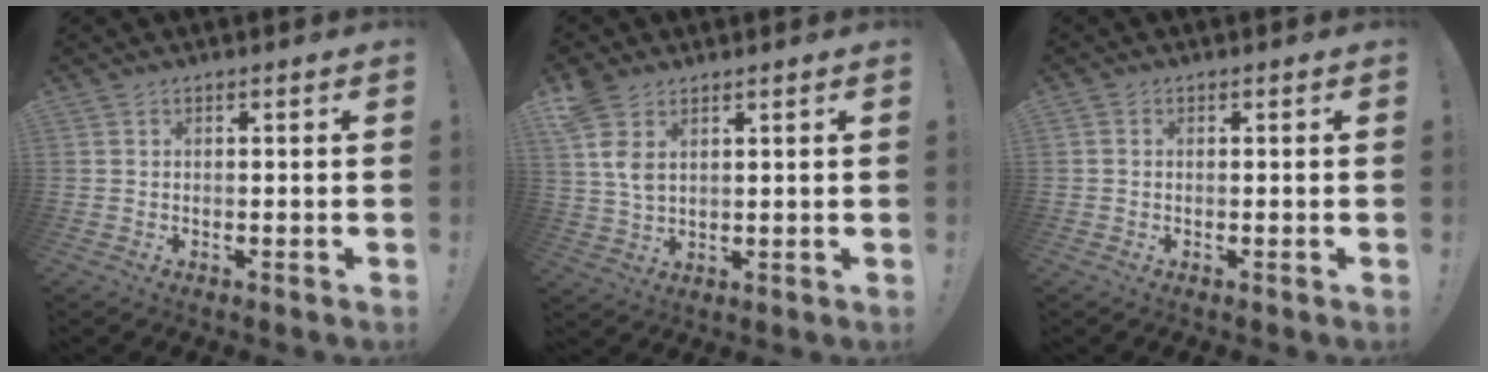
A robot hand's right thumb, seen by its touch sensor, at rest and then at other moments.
{"total": 7.1, "force": [3.6, 4.2, 4.4], "torque": [-0.083, -0.013, 0.068]}
{"total": 0.7, "force": [-0.1, 0.7, -0.1], "torque": [0.002, 0.003, -0.002]}